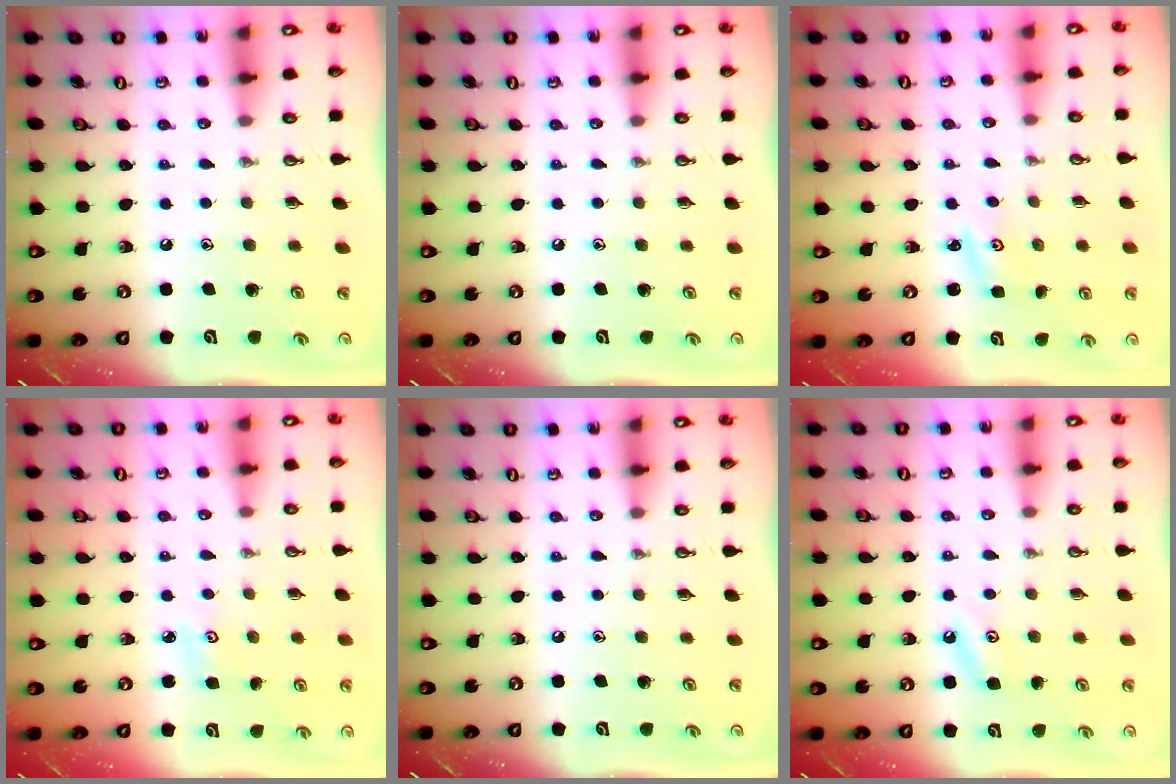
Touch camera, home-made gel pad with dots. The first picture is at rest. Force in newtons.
{"total": 0.0}
{"total": 2.0, "press": 2.0, "slide": 0.3}
{"total": 2.8, "press": 2.7, "slide": 0.4}
{"total": 0.0}
{"total": 3.4, "press": 3.4, "slide": 0.6}